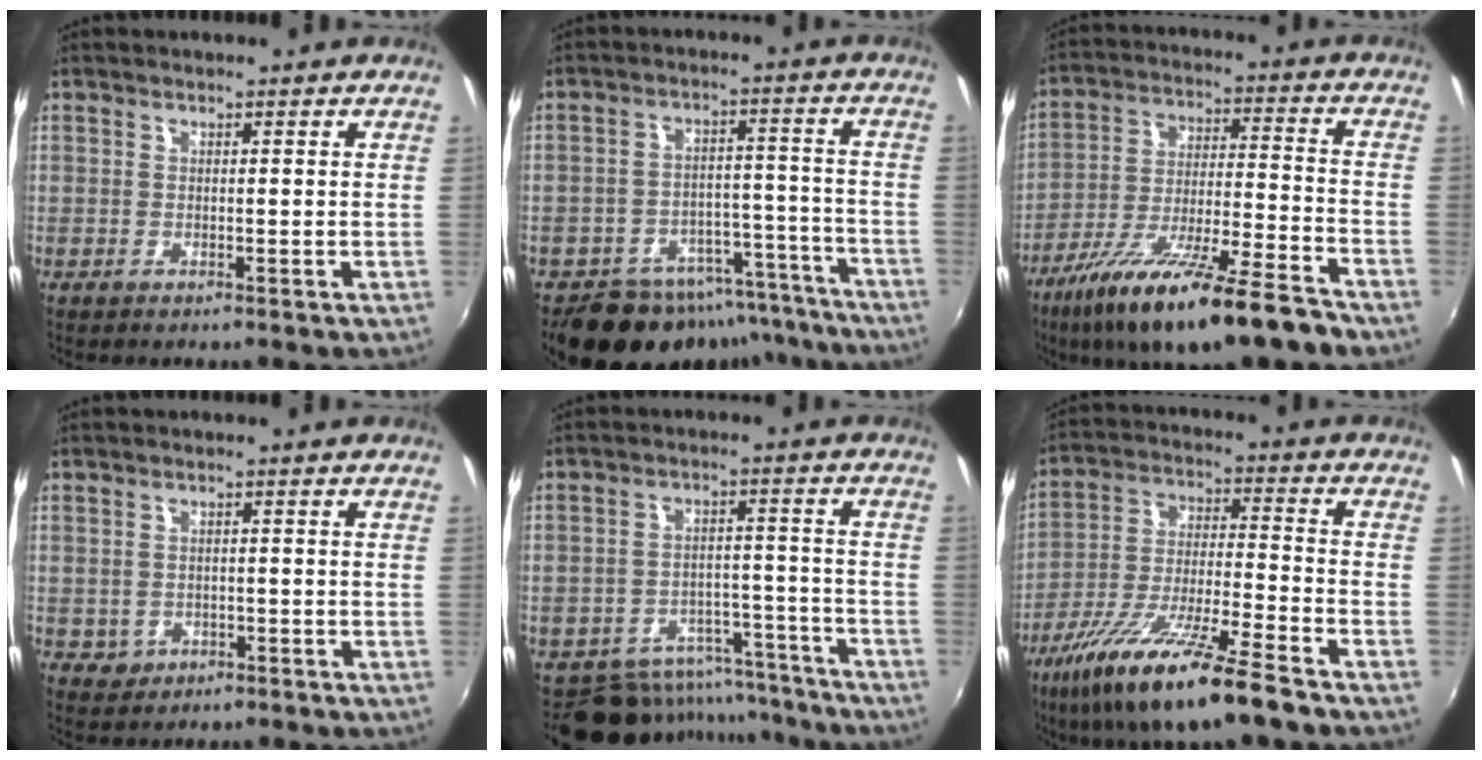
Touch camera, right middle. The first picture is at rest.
{"total": 17.3, "force": [-14.2, 8.4, 5.4], "torque": [-0.109, 0.034, -0.178]}
{"total": 20.7, "force": [-15.0, 2.7, 14.0], "torque": [-0.256, -0.045, -0.249]}
{"total": 3.1, "force": [-0.9, 2.9, 0.9], "torque": [-0.026, -0.002, -0.008]}
{"total": 13.1, "force": [-11.6, 5.7, 2.1], "torque": [-0.046, 0.036, -0.150]}
{"total": 18.0, "force": [-12.4, 2.2, 12.9], "torque": [-0.252, -0.036, -0.221]}